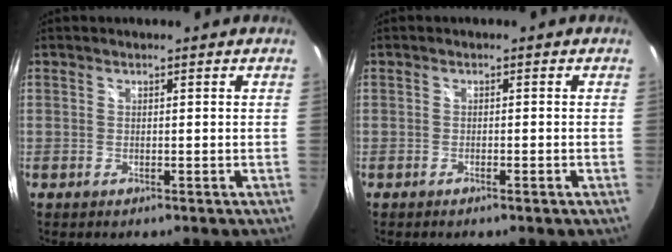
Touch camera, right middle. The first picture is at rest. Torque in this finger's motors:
{"motor_torque": [-0.26, 0.18, -0.02, -0.01]}